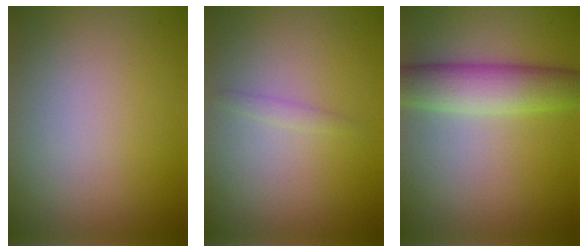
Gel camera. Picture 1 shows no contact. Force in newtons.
{"total": 0.8, "press": 0.8, "slide": 0.0}
{"total": 5.4, "press": 5.4, "slide": 0.2}